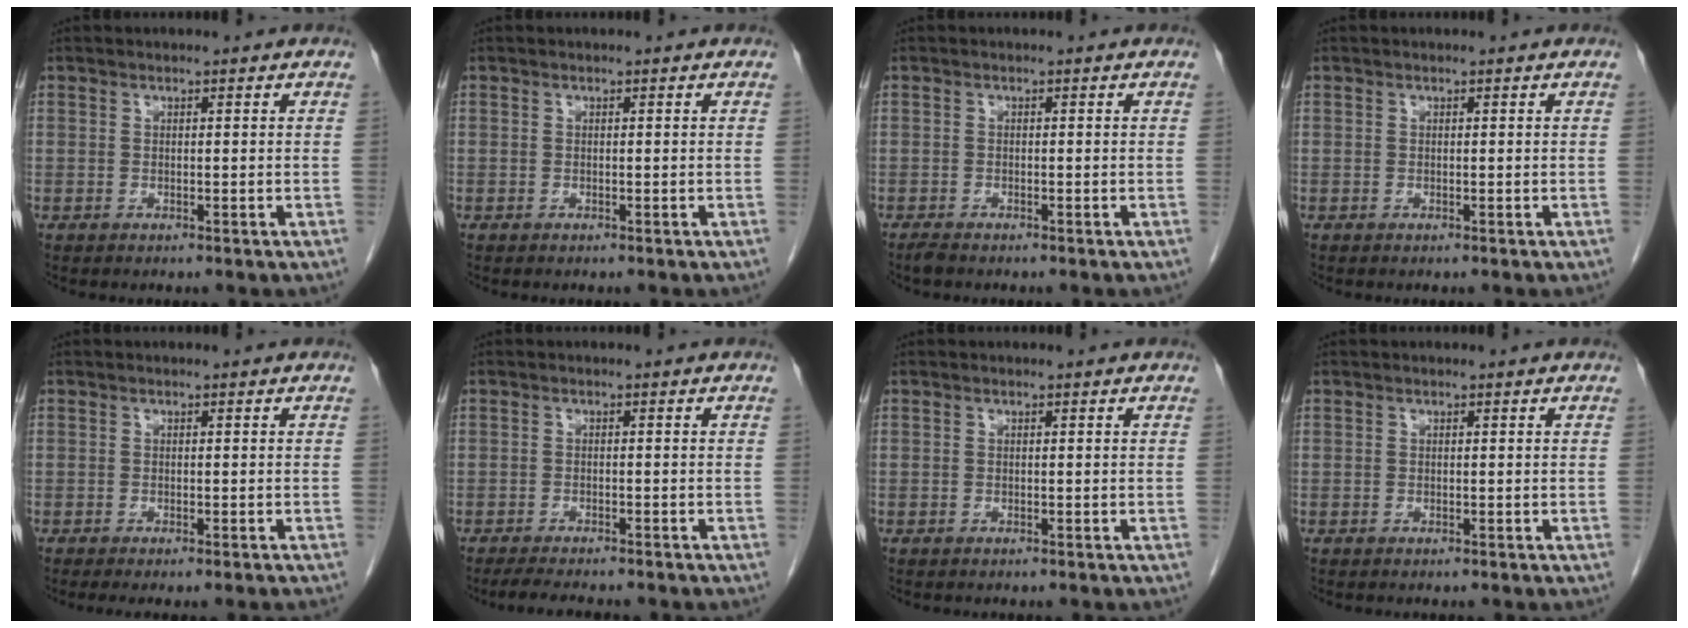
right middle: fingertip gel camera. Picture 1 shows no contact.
{"total": 0.0}
{"total": 1.0, "force": [-0.9, 0.2, 0.4], "torque": [-0.016, -0.003, -0.017]}
{"total": 0.0}
{"total": 3.7, "force": [-3.3, -0.3, 1.8], "torque": [-0.016, -0.004, -0.043]}
{"total": 5.9, "force": [-5.1, 0.8, 2.8], "torque": [-0.043, -0.011, -0.073]}
{"total": 0.0}
{"total": 0.0}